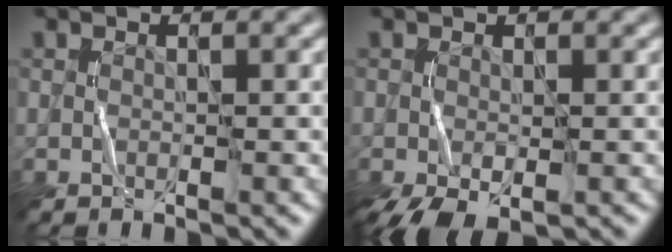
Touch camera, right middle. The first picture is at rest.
{"total": 4.0, "force": [-1.9, 1.9, 2.9], "torque": [-0.061, -0.015, -0.031]}